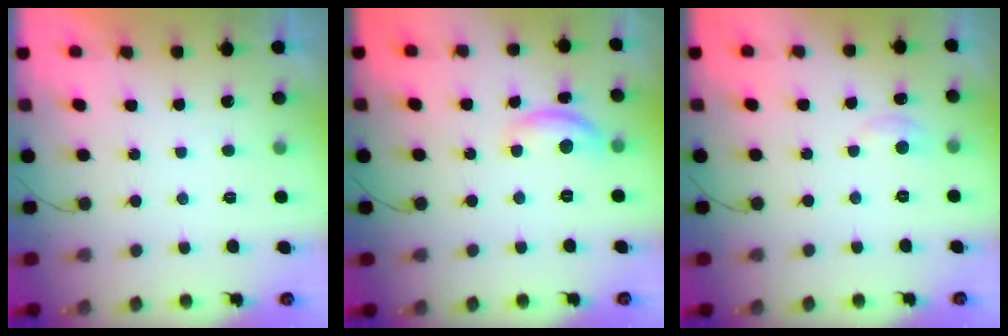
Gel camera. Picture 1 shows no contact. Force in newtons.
{"total": 10.0, "press": 10.0, "slide": 0.6}
{"total": 4.8, "press": 4.7, "slide": 0.7}